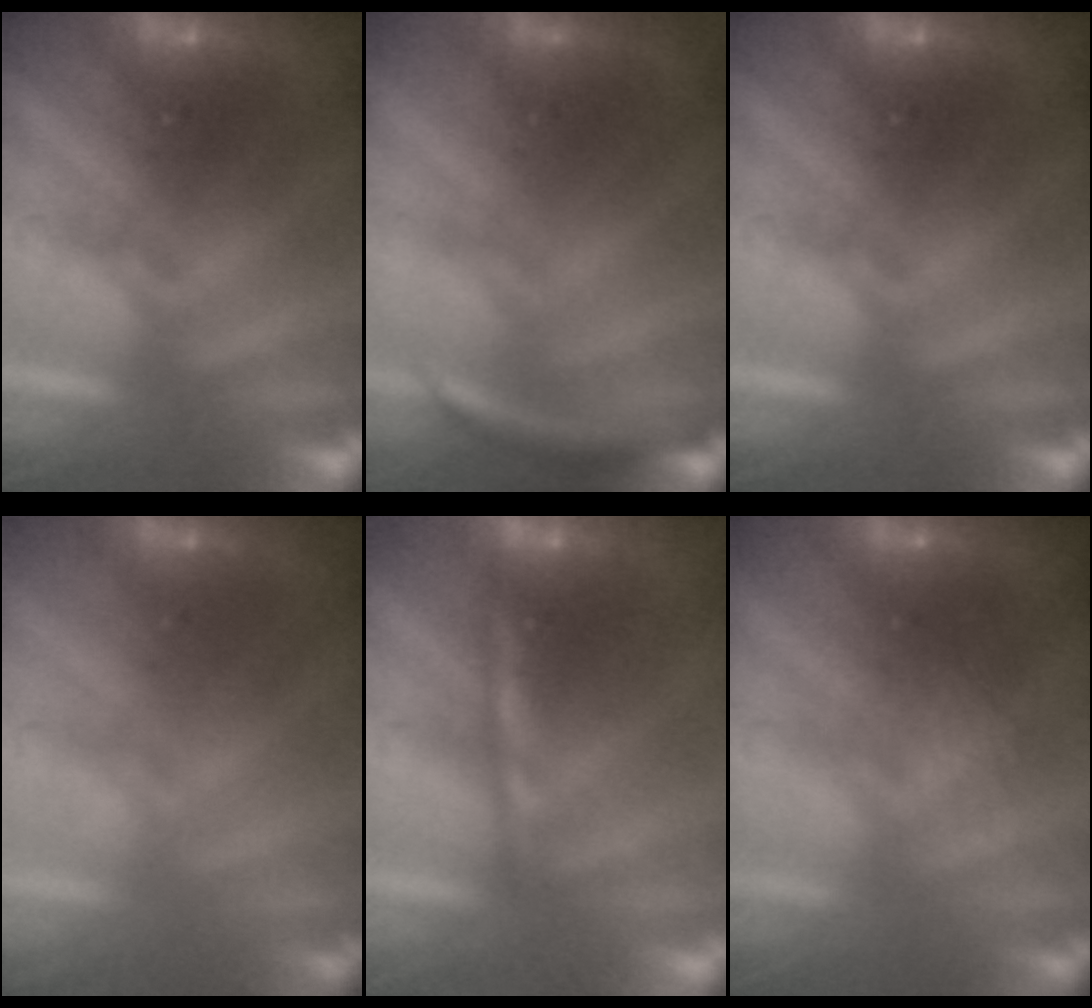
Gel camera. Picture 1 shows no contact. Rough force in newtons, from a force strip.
{"total": 2.9}
{"total": 0.0}
{"total": 2.0}
{"total": 1.7}
{"total": 2.7}